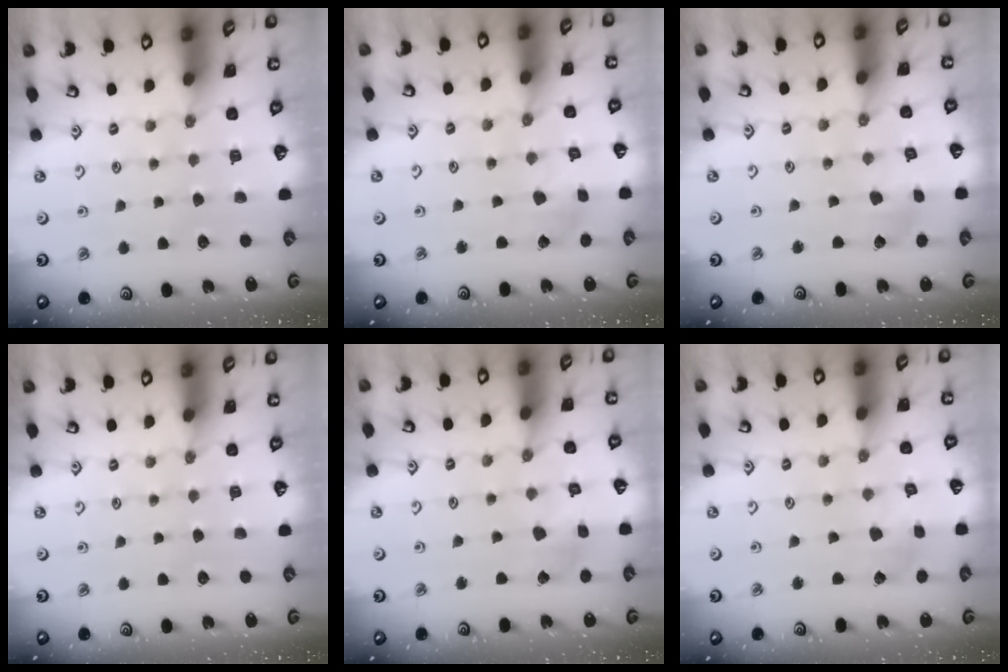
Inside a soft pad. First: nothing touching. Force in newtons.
{"total": 2.0, "press": 2.0, "slide": 0.3}
{"total": 1.9, "press": 1.9, "slide": 0.3}
{"total": 0.0}
{"total": 4.6, "press": 4.6, "slide": 0.5}
{"total": 3.2, "press": 3.2, "slide": 0.3}